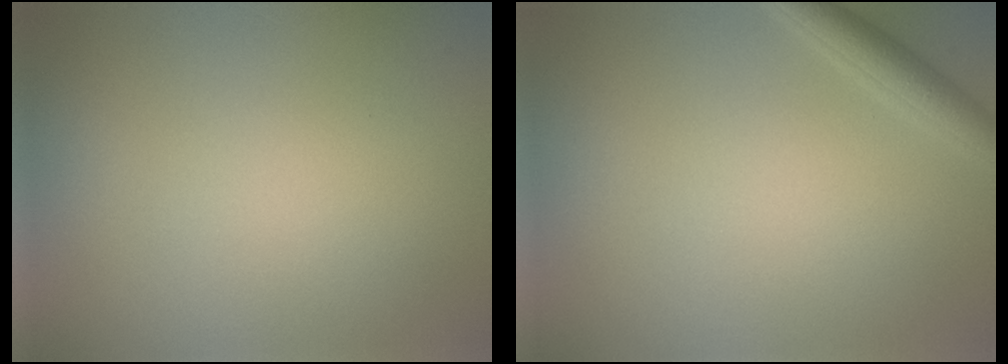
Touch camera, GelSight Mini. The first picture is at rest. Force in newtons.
{"total": 2.3, "press": 2.2, "slide": 0.2}